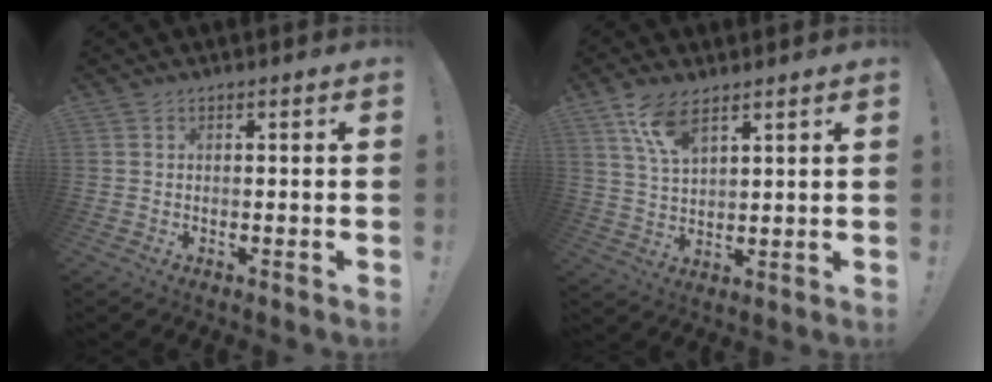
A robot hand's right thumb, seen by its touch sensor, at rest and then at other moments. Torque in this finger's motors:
{"motor_torque": [0.22, 0.35, 0.75, 0.40, 0.05]}